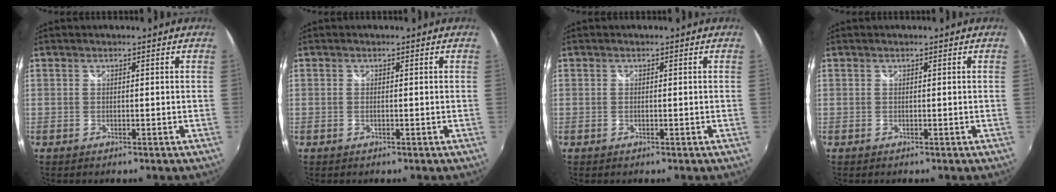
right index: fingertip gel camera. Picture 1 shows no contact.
{"total": 0.6, "force": [-0.2, 0.1, 0.5], "torque": [-0.012, -0.001, -0.004]}
{"total": 0.0}
{"total": 0.0}